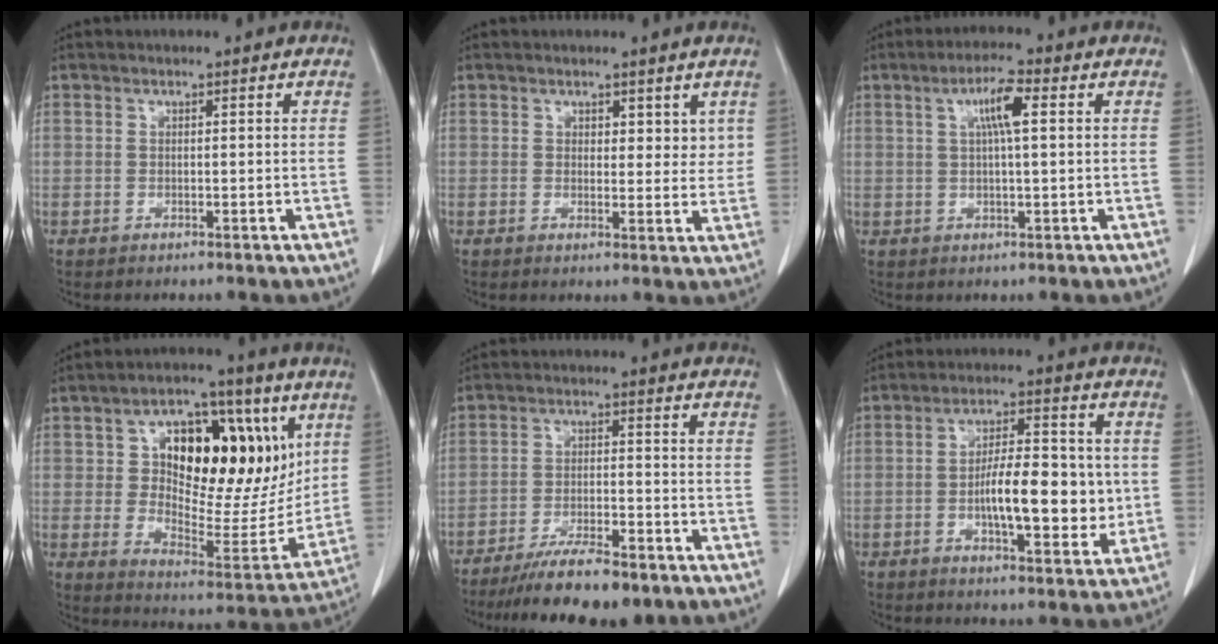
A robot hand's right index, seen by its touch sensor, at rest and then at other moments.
{"total": 3.3, "force": [1.9, 2.0, 1.8], "torque": [-0.006, -0.010, 0.025]}
{"total": 5.2, "force": [1.5, 0.5, 4.9], "torque": [-0.090, 0.007, 0.025]}
{"total": 22.8, "force": [7.6, 11.2, 18.4], "torque": [-0.293, 0.019, 0.127]}
{"total": 12.1, "force": [-9.6, 2.4, 7.0], "torque": [-0.108, -0.018, -0.151]}
{"total": 11.6, "force": [-1.0, 3.8, 10.8], "torque": [-0.180, 0.007, -0.016]}